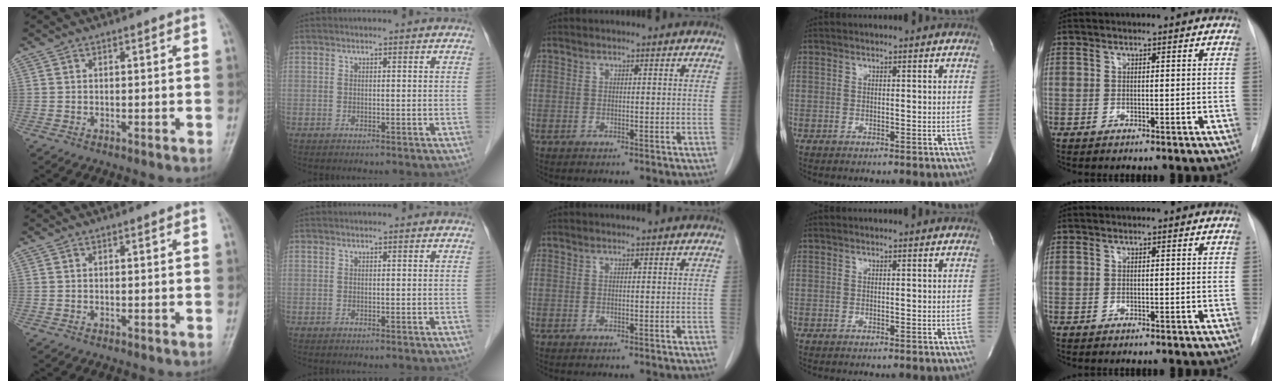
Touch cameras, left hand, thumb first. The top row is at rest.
{}